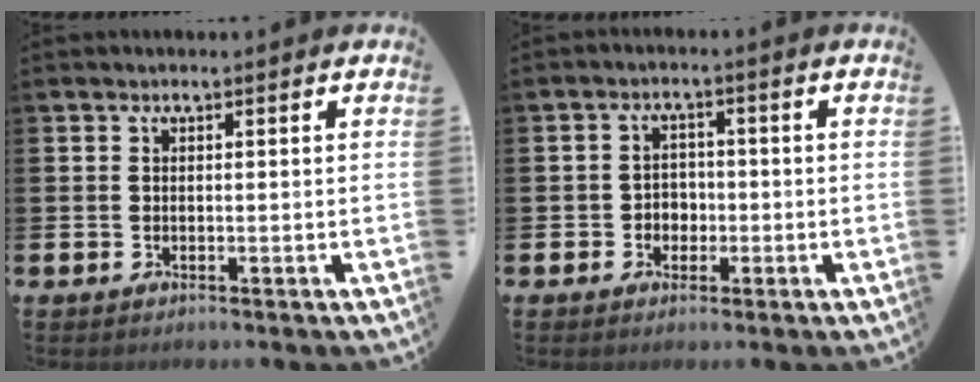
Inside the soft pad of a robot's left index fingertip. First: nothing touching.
{"total": 2.6, "force": [-0.8, 2.3, 0.8], "torque": [-0.021, 0.007, -0.022]}